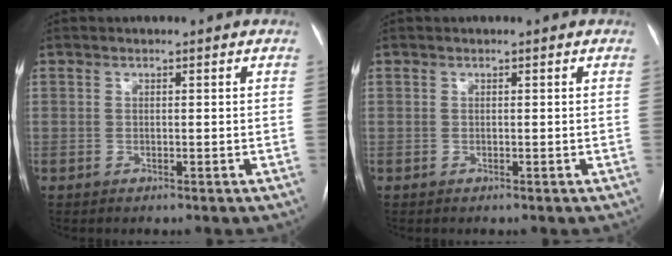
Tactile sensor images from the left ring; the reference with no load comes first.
{"total": 0.0}